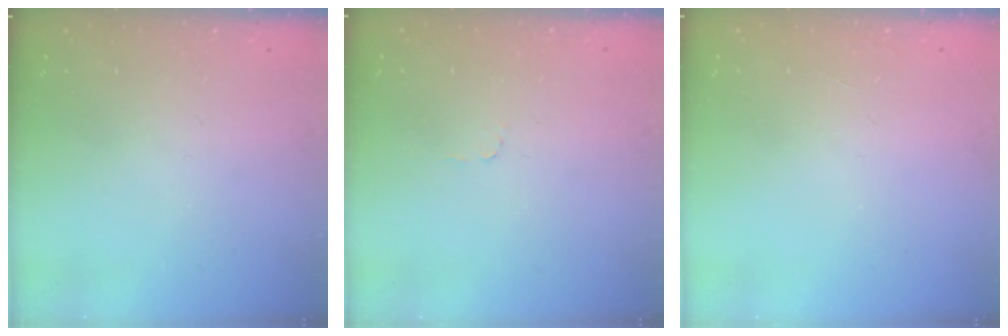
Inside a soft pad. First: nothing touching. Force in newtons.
{"total": 2.7, "press": 2.7, "slide": 0.3}
{"total": 0.0}